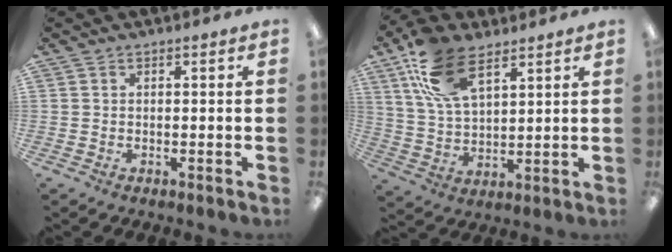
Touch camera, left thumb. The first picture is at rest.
{"total": 15.0, "force": [8.5, 7.4, 9.9], "torque": [-0.208, -0.017, 0.156]}